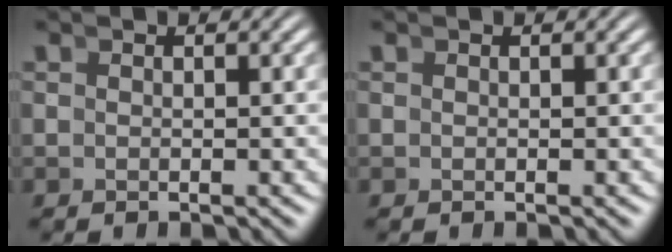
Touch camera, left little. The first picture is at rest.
{"total": 0.0}